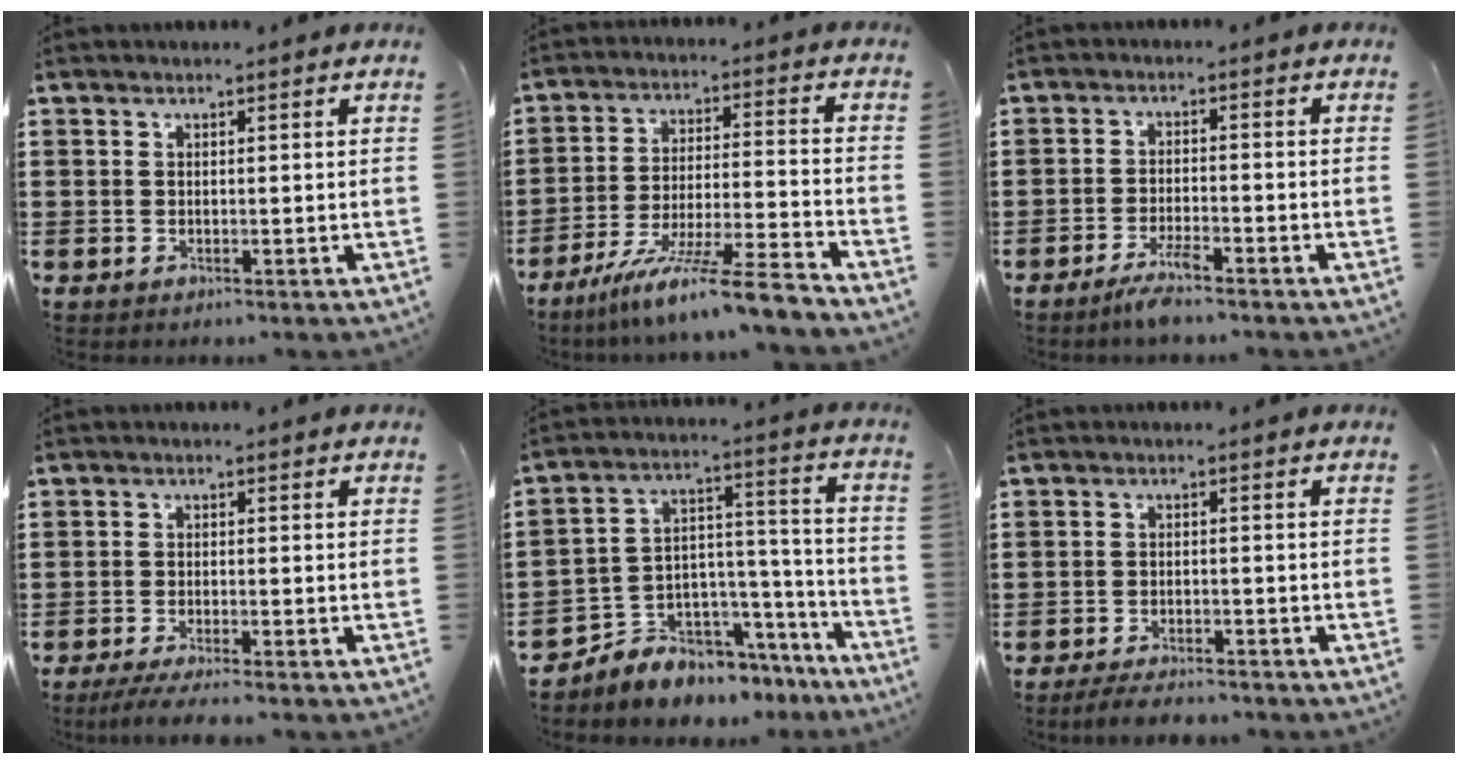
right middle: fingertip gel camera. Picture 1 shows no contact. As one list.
[{"total": 10.8, "force": [-9.0, -0.7, 5.9], "torque": [-0.101, 0.004, -0.172]}, {"total": 3.5, "force": [-2.6, 0.2, 2.3], "torque": [-0.052, -0.004, -0.051]}, {"total": 2.9, "force": [-2.6, -0.2, 1.3], "torque": [-0.027, -0.008, -0.050]}, {"total": 5.4, "force": [-4.9, 2.3, -0.8], "torque": [-0.001, -0.006, -0.095]}, {"total": 3.1, "force": [-3.1, 0.3, 0.6], "torque": [-0.020, -0.001, -0.064]}]